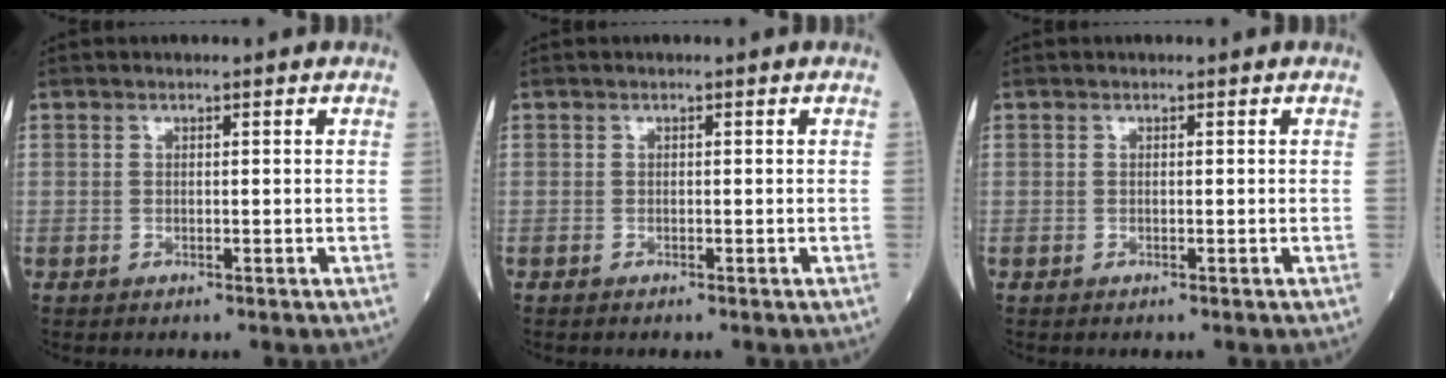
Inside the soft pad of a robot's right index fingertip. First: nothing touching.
{"total": 0.7, "force": [-0.4, 0.5, 0.4], "torque": [-0.021, 0.002, -0.005]}
{"total": 0.0}